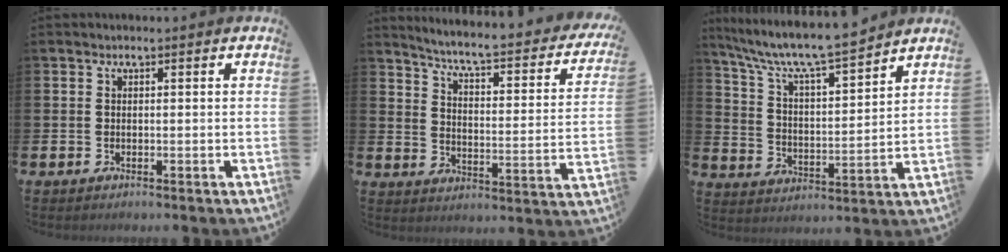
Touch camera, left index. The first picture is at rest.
{"total": 5.1, "force": [4.6, 0.5, 2.3], "torque": [-0.062, -0.043, 0.064]}
{"total": 9.1, "force": [8.4, 0.9, 3.3], "torque": [-0.103, -0.058, 0.144]}